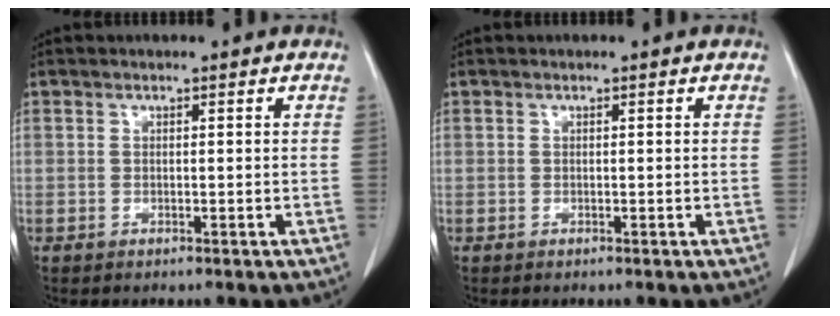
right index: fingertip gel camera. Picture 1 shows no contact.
{"total": 0.0}